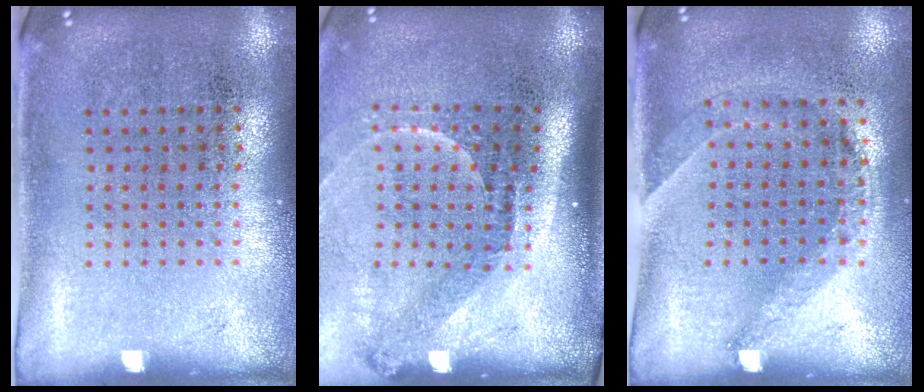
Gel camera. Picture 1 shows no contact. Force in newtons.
{"total": 2.2, "press": 1.5, "slide": 1.6}
{"total": 1.4, "press": 1.0, "slide": 1.0}